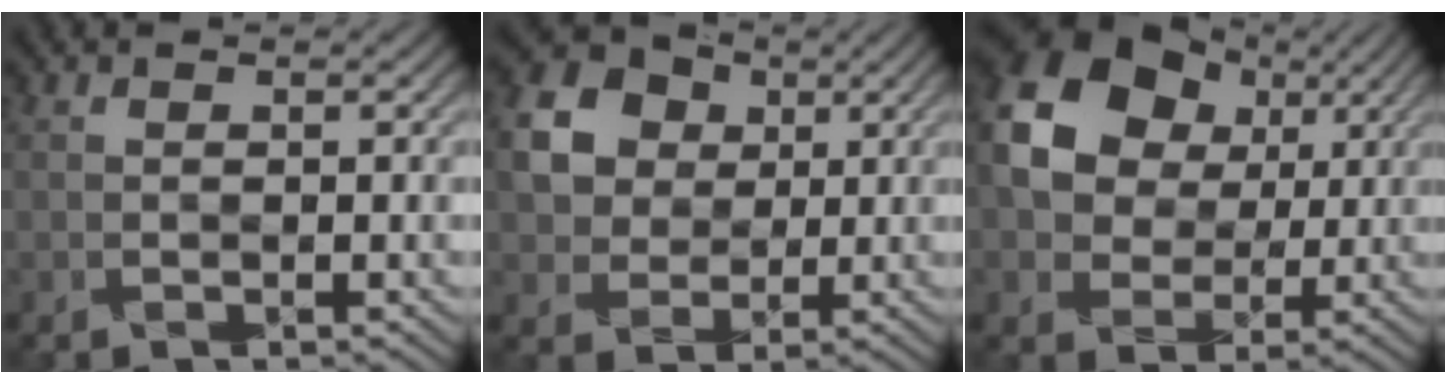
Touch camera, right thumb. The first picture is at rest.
{"total": 9.8, "force": [3.0, 8.3, 4.2], "torque": [-0.131, 0.035, 0.055]}
{"total": 14.2, "force": [4.7, 10.5, 8.2], "torque": [-0.194, 0.024, 0.090]}